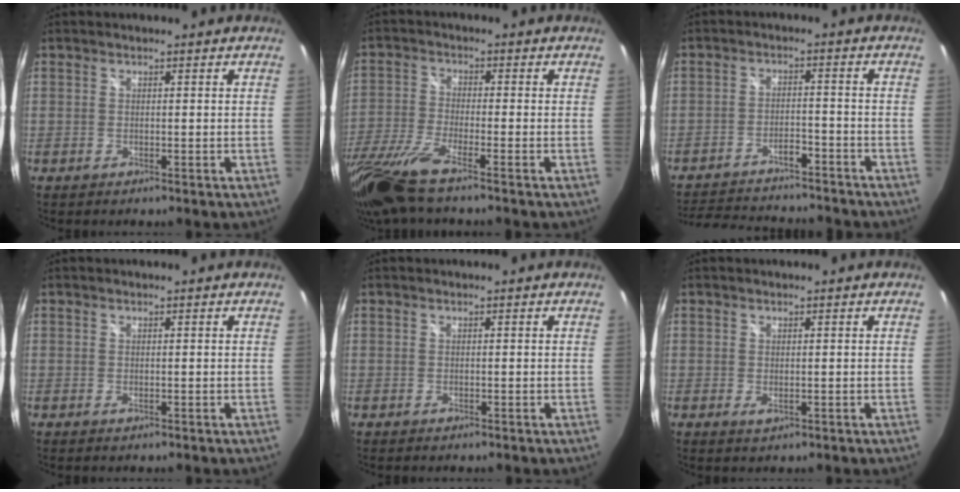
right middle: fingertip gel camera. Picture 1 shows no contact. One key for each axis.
{"total": 10.8, "fx": -8.1, "fy": 0.5, "fz": 7.1, "tx": -0.160, "ty": -0.044, "tz": -0.156}
{"total": 16.6, "fx": -14.7, "fy": 4.2, "fz": 6.6, "tx": -0.137, "ty": 0.003, "tz": -0.208}
{"total": 0.0}
{"total": 0.0}
{"total": 1.1, "fx": -0.2, "fy": 0.5, "fz": 1.0, "tx": -0.018, "ty": -0.003, "tz": -0.002}